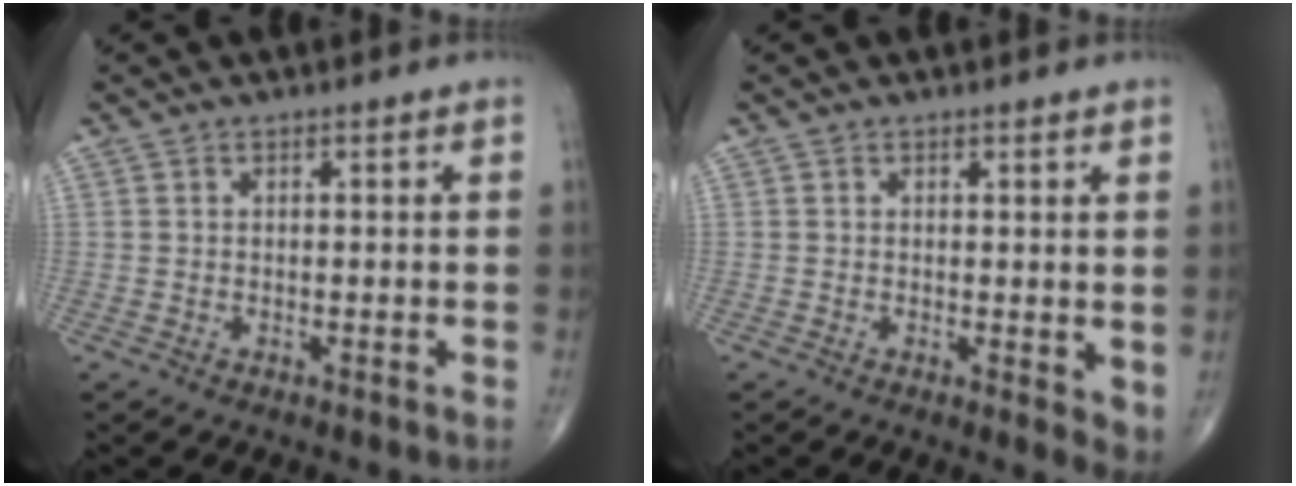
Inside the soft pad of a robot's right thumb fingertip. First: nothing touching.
{"total": 3.4, "force": [0.4, 1.4, 3.1], "torque": [-0.040, -0.012, 0.005]}